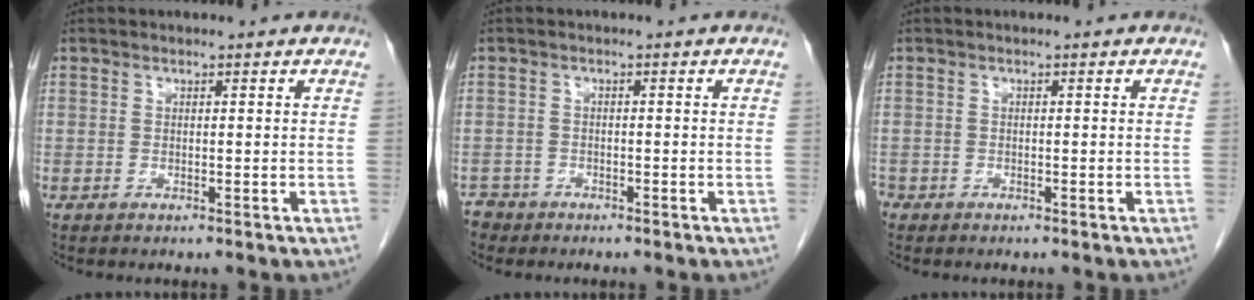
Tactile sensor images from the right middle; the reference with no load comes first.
{"total": 2.1, "force": [-1.7, 1.1, -0.5], "torque": [0.002, 0.003, -0.033]}
{"total": 0.9, "force": [-0.6, 0.7, 0.2], "torque": [-0.010, 0.001, -0.012]}